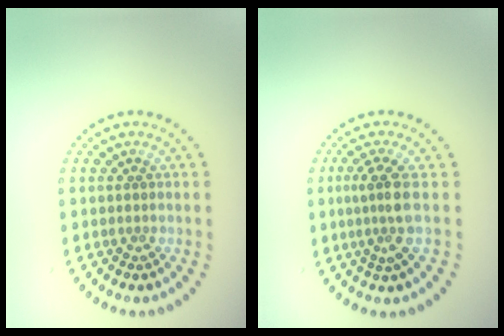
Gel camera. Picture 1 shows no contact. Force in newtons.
{"total": 2.7, "press": 2.1, "slide": 1.7}